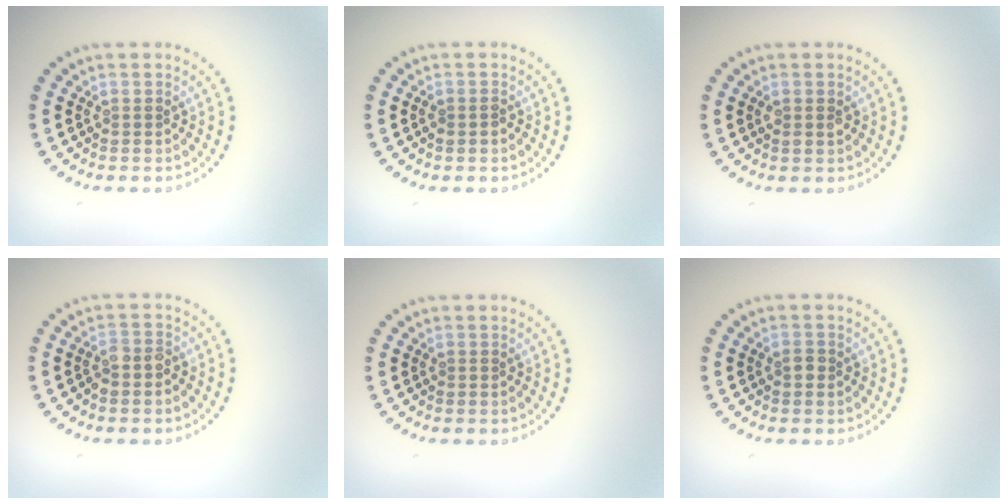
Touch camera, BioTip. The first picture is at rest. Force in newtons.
{"total": 0.8, "press": 0.8, "slide": 0.2}
{"total": 1.1, "press": 1.1, "slide": 0.4}
{"total": 1.7, "press": 1.5, "slide": 0.8}
{"total": 0.0}
{"total": 0.9, "press": 0.9, "slide": 0.2}